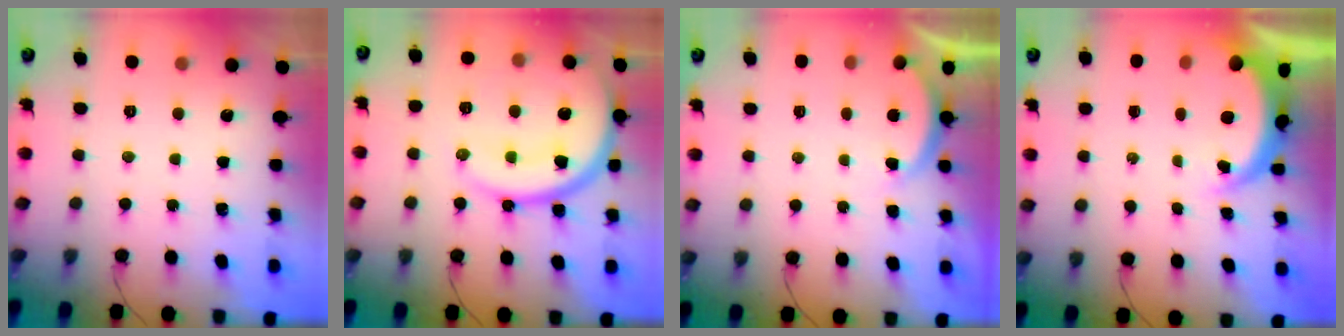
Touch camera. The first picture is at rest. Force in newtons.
{"total": 20.0, "press": 19.9, "slide": 1.9}
{"total": 2.6, "press": 2.5, "slide": 0.7}
{"total": 4.8, "press": 4.7, "slide": 1.3}